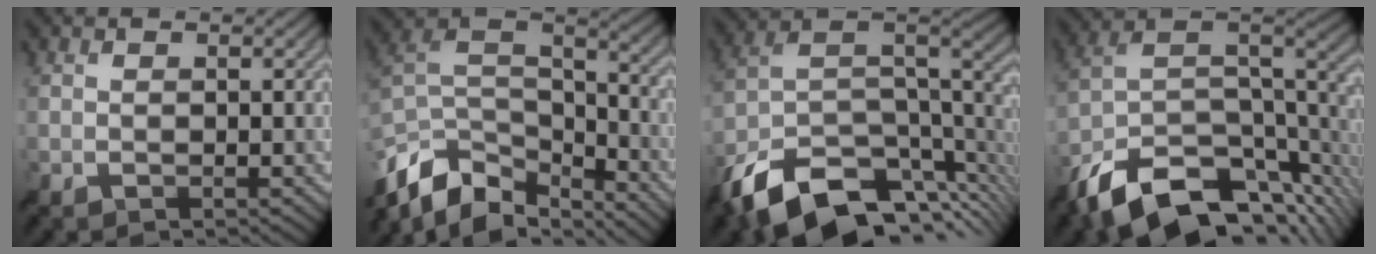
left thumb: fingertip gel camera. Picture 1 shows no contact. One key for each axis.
{"total": 13.0, "fx": -8.1, "fy": 6.8, "fz": 7.6, "tx": -0.200, "ty": 0.003, "tz": -0.146}
{"total": 14.6, "fx": -8.1, "fy": 7.4, "fz": 9.7, "tx": -0.219, "ty": -0.017, "tz": -0.128}
{"total": 14.8, "fx": -8.6, "fy": 6.9, "fz": 9.9, "tx": -0.220, "ty": -0.014, "tz": -0.143}